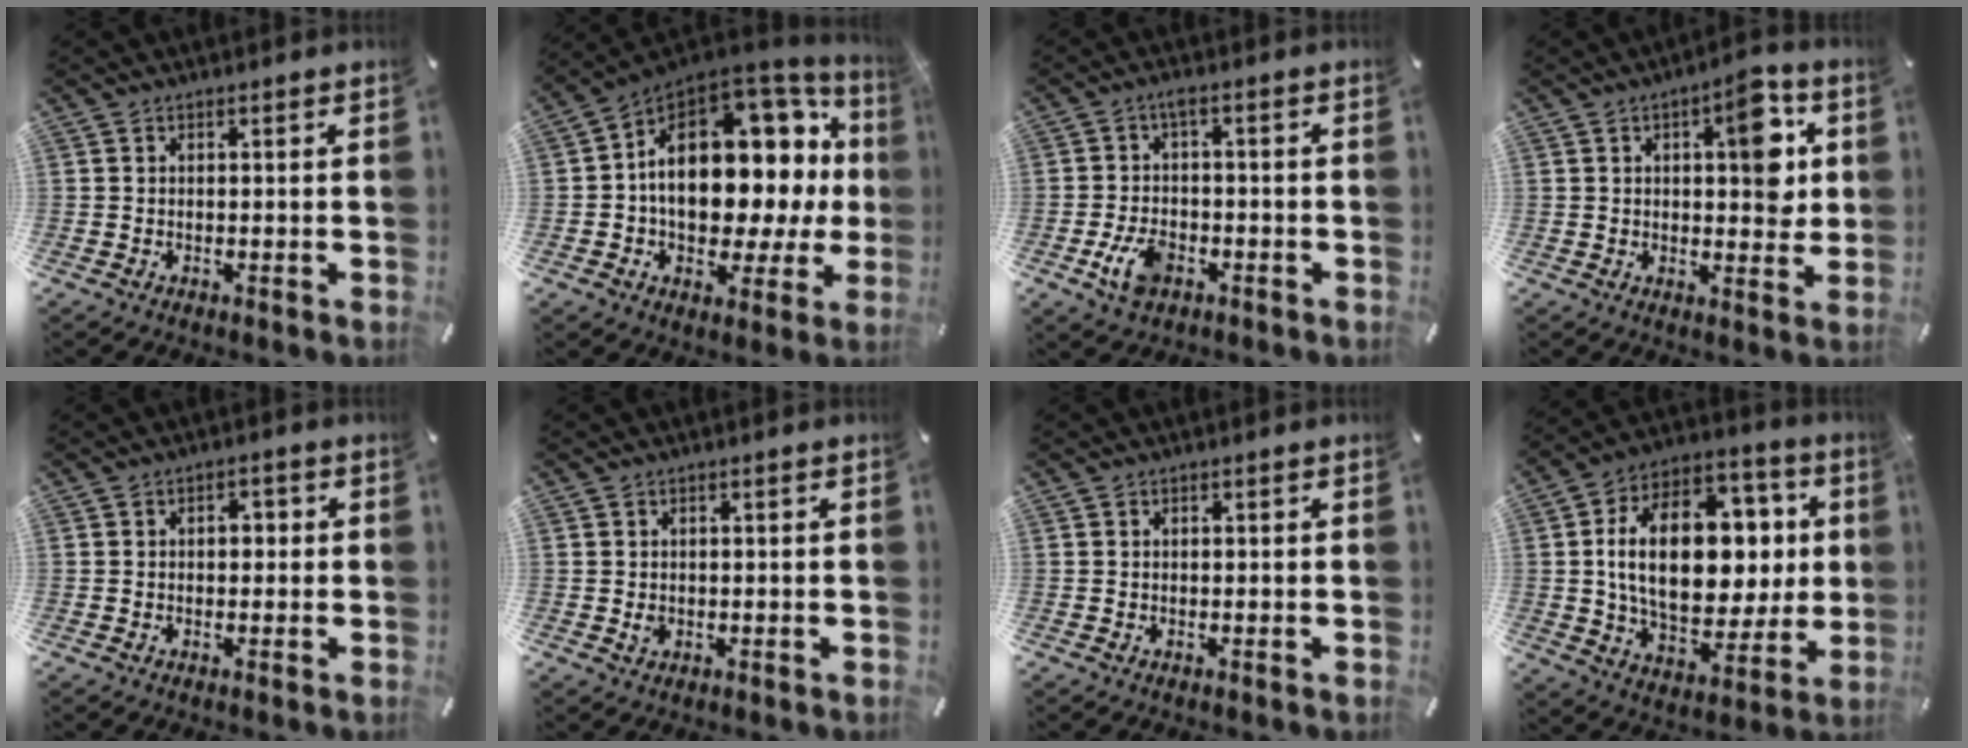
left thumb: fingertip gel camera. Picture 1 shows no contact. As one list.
[{"total": 18.1, "force": [2.5, 11.7, 13.6], "torque": [-0.185, -0.044, 0.043]}, {"total": 7.1, "force": [-2.3, 4.1, 5.3], "torque": [-0.120, 0.010, -0.046]}, {"total": 11.1, "force": [3.1, 5.2, 9.3], "torque": [-0.100, -0.015, 0.043]}, {"total": 2.4, "force": [-0.4, 1.7, 1.6], "torque": [-0.016, 0.005, -0.015]}, {"total": 1.1, "force": [0.0, 1.0, 0.5], "torque": [-0.009, 0.005, -0.001]}, {"total": 0.0}, {"total": 22.9, "force": [2.5, 14.7, 17.4], "torque": [-0.313, -0.005, 0.042]}]